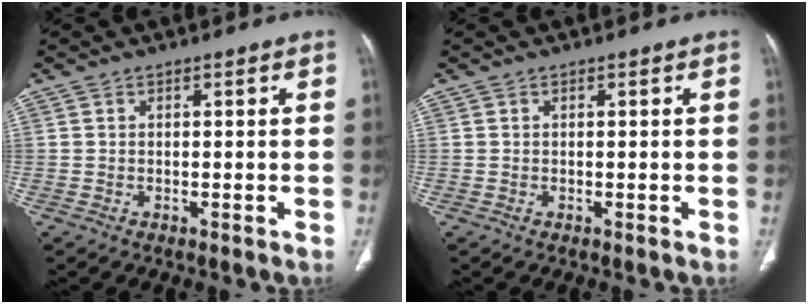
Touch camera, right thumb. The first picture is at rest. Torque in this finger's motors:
{"motor_torque": [-0.23, 0.23, 0.00, 0.00, 0.00]}